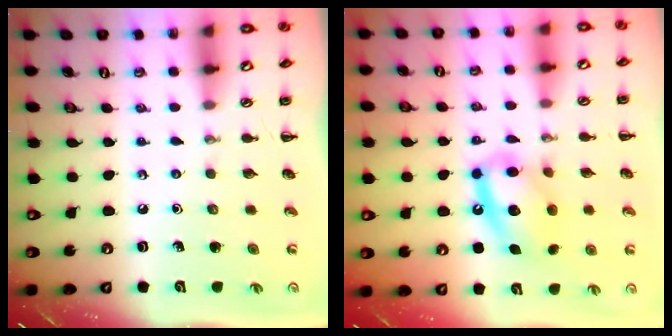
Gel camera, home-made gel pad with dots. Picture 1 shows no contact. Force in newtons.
{"total": 13.8, "press": 13.5, "slide": 2.6}